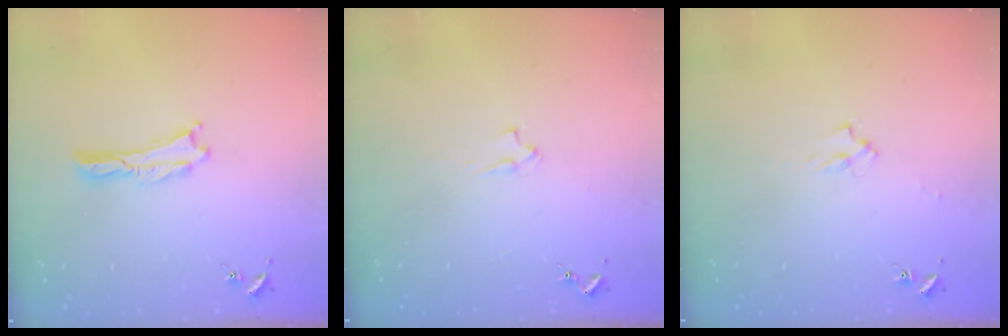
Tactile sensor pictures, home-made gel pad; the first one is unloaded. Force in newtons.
{"total": 2.1, "press": 2.1, "slide": 0.3}
{"total": 2.0, "press": 2.0, "slide": 0.3}